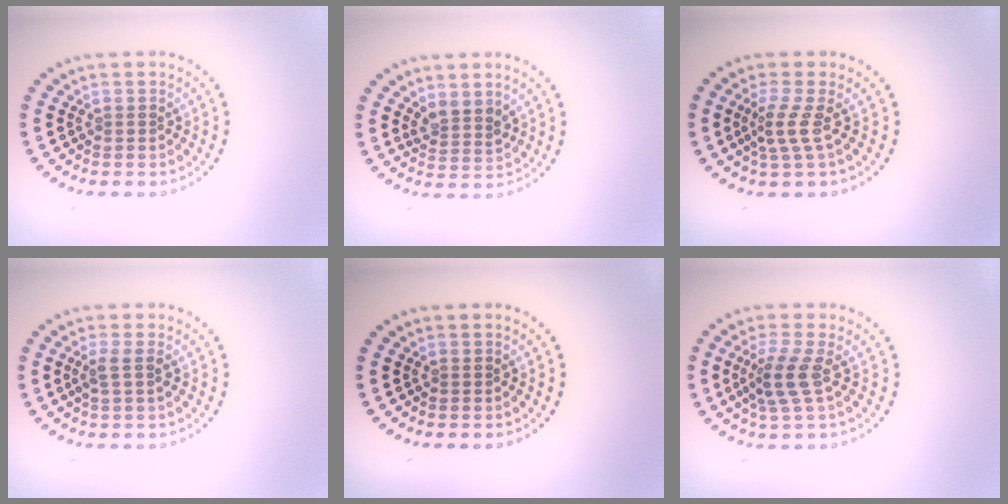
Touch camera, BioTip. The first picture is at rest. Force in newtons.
{"total": 2.1, "press": 1.7, "slide": 1.2}
{"total": 2.3, "press": 1.6, "slide": 1.7}
{"total": 1.4, "press": 1.2, "slide": 0.9}
{"total": 0.0}
{"total": 2.9, "press": 2.4, "slide": 1.7}